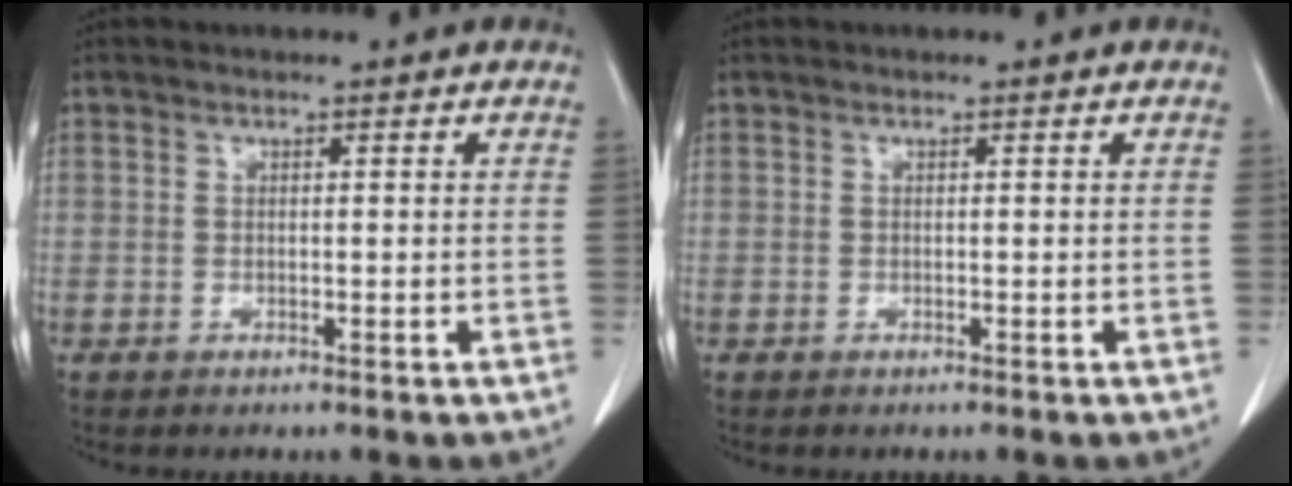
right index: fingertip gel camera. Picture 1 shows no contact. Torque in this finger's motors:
{"motor_torque": [0.00, 0.00, 0.03, 0.00]}